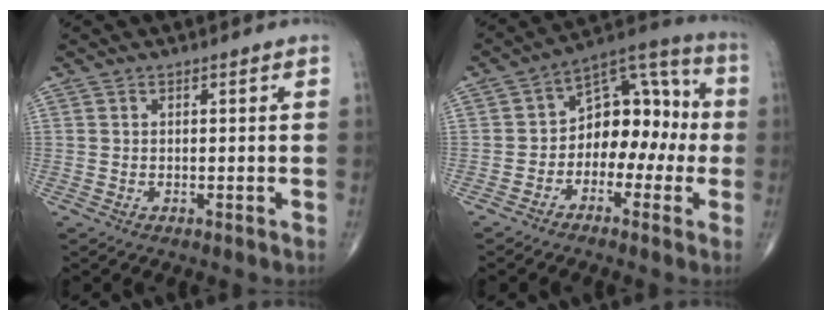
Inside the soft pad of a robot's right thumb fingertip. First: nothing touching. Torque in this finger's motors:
{"motor_torque": [0.01, 0.15, 0.14, -0.53, 0.06]}